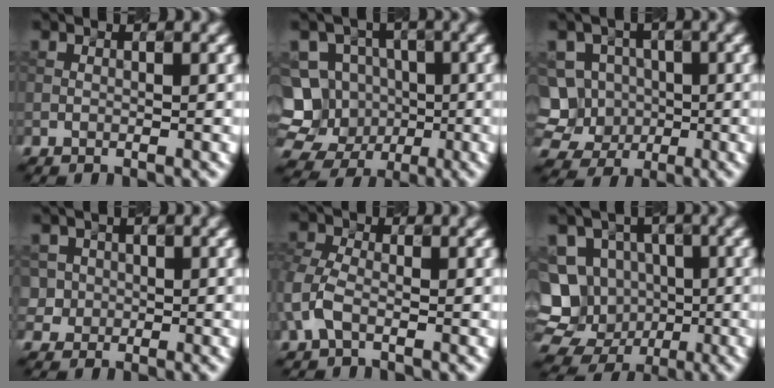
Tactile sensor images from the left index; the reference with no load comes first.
{"total": 11.6, "force": [-2.0, 11.2, 2.2], "torque": [-0.075, 0.021, -0.046]}
{"total": 8.1, "force": [-1.2, 7.8, 1.8], "torque": [-0.037, 0.027, -0.051]}
{"total": 2.9, "force": [0.4, 2.9, 0.3], "torque": [0.004, 0.011, 0.003]}
{"total": 3.1, "force": [-1.0, 2.1, 2.1], "torque": [-0.060, 0.008, -0.030]}
{"total": 12.2, "force": [-2.1, 11.6, 3.4], "torque": [-0.088, 0.013, -0.045]}